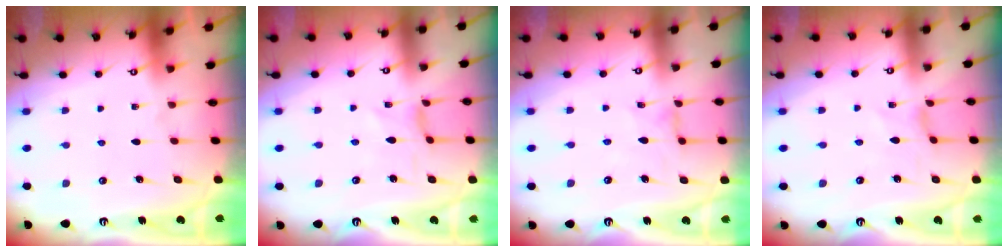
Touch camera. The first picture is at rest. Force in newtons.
{"total": 0.6, "press": 0.5, "slide": 0.3}
{"total": 0.8, "press": 0.7, "slide": 0.3}
{"total": 0.0}